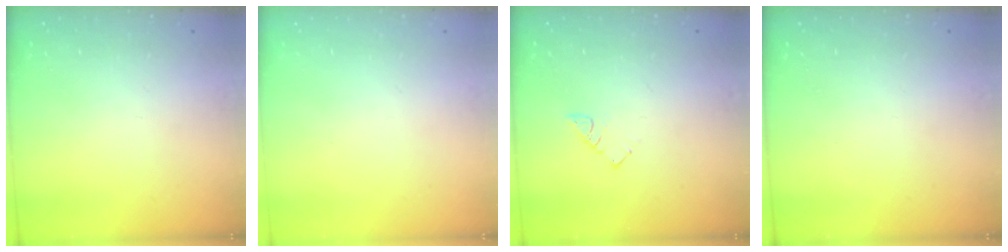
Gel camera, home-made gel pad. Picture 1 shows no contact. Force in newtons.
{"total": 1.7, "press": 1.6, "slide": 0.1}
{"total": 2.9, "press": 2.9, "slide": 0.5}
{"total": 0.0}